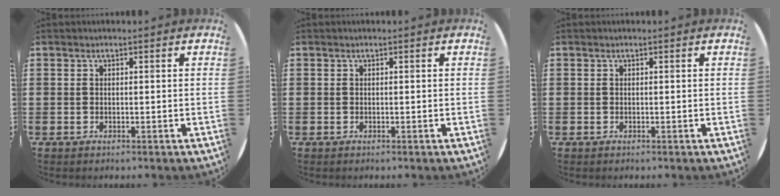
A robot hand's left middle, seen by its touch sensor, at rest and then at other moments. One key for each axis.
{"total": 0.0}
{"total": 0.0}